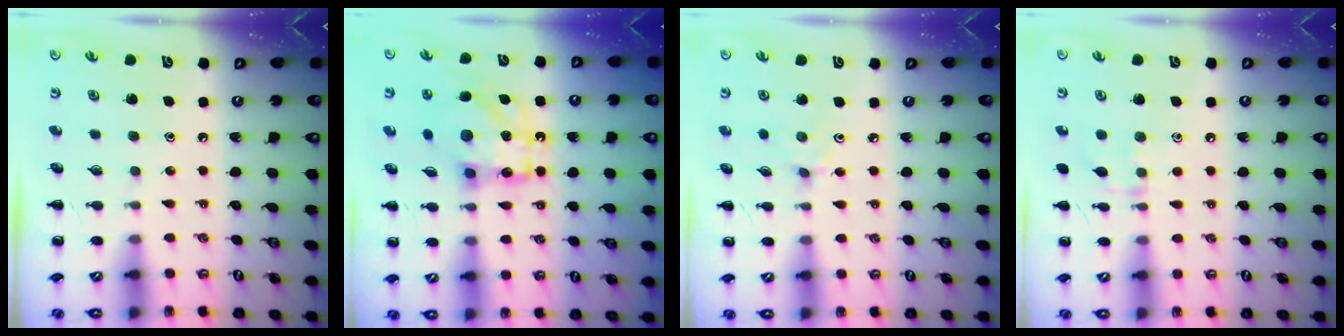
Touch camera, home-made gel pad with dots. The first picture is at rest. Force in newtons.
{"total": 13.3, "press": 13.2, "slide": 1.4}
{"total": 2.0, "press": 1.9, "slide": 0.7}
{"total": 5.8, "press": 5.5, "slide": 1.6}